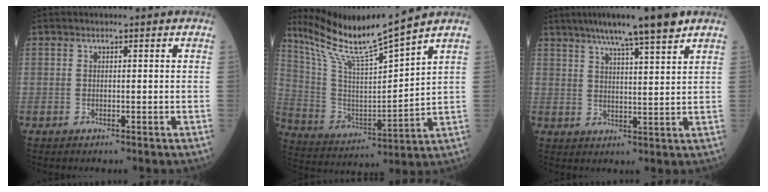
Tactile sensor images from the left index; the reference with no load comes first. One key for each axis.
{"total": 13.9, "fx": 12.2, "fy": -1.7, "fz": 6.3, "tx": -0.132, "ty": -0.008, "tz": 0.238}
{"total": 11.2, "fx": 8.5, "fy": 0.3, "fz": 7.2, "tx": -0.116, "ty": 0.016, "tz": 0.124}